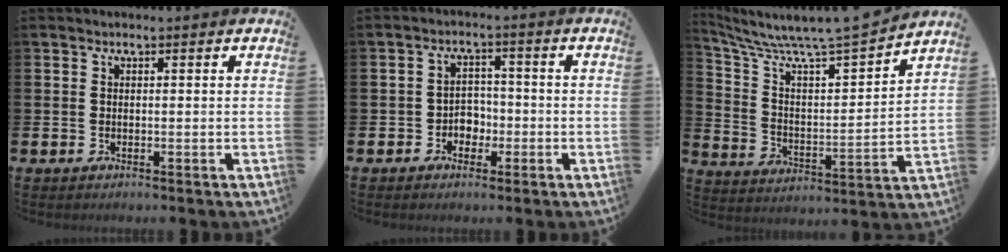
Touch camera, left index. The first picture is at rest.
{"total": 3.1, "force": [-1.5, 2.5, 1.0], "torque": [-0.025, 0.007, -0.037]}
{"total": 8.2, "force": [7.8, 0.3, 2.6], "torque": [-0.088, -0.068, 0.126]}